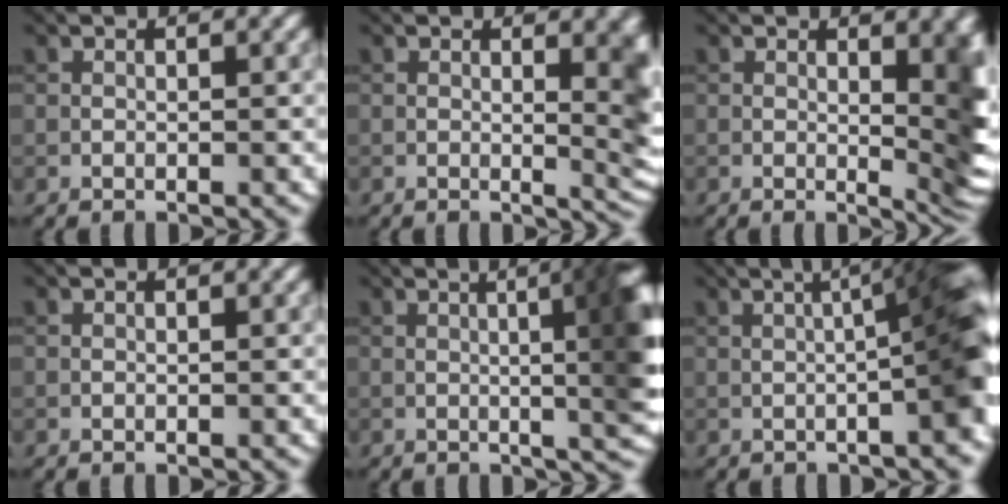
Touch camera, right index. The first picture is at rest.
{"total": 5.2, "force": [0.7, 1.8, 4.9], "torque": [-0.042, -0.004, 0.012]}
{"total": 7.3, "force": [0.9, 2.5, 6.8], "torque": [-0.070, -0.004, 0.014]}
{"total": 0.0}
{"total": 14.0, "force": [1.4, 5.6, 12.8], "torque": [-0.102, 0.026, 0.006]}
{"total": 8.6, "force": [0.1, 2.0, 8.4], "torque": [-0.082, 0.018, 0.002]}